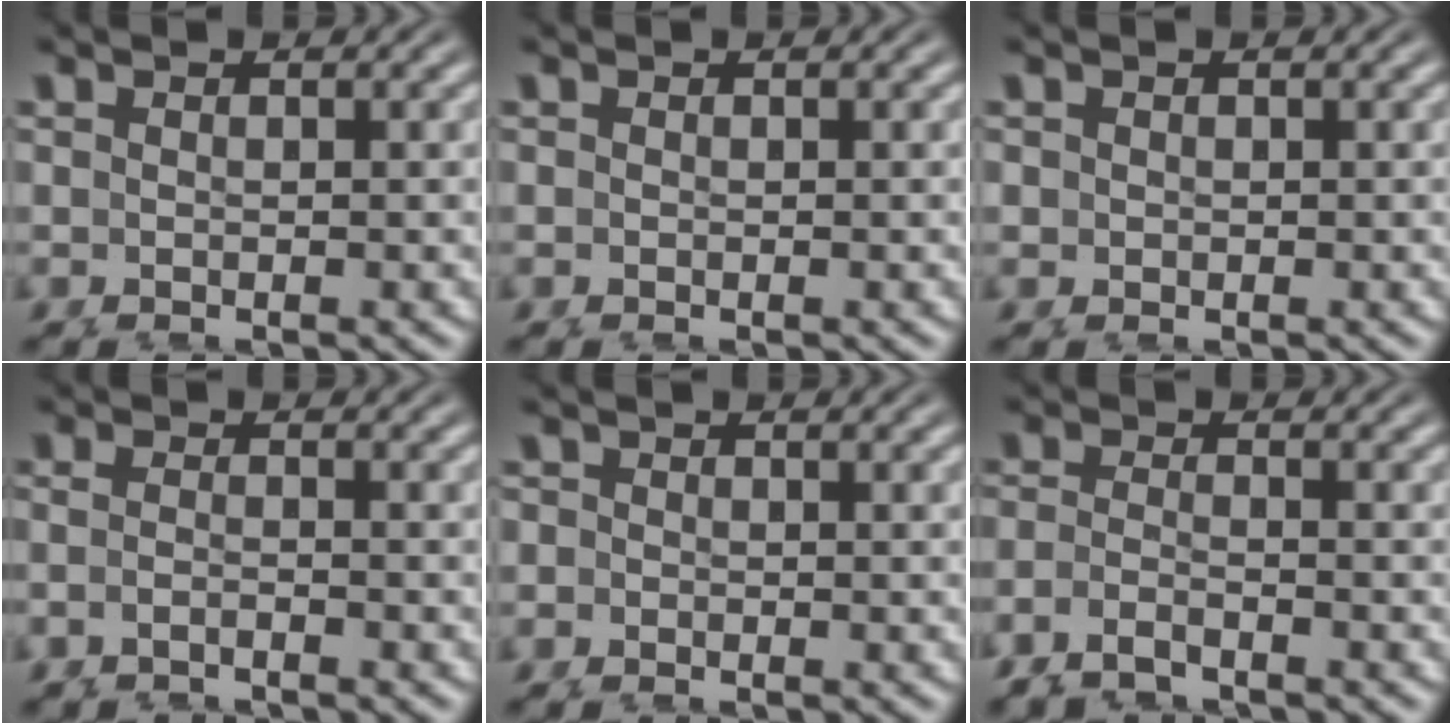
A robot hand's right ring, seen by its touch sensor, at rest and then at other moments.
{"total": 0.0}
{"total": 0.9, "force": [0.1, 0.9, -0.1], "torque": [0.004, 0.002, -0.002]}
{"total": 2.3, "force": [-1.0, 1.5, 1.3], "torque": [-0.038, -0.012, -0.012]}
{"total": 0.7, "force": [-0.1, 0.6, -0.3], "torque": [0.012, 0.001, -0.008]}
{"total": 4.2, "force": [-1.8, 3.3, 1.8], "torque": [-0.059, -0.019, -0.024]}